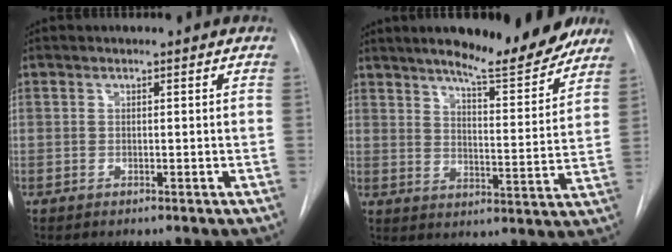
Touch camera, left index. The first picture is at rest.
{"total": 14.1, "force": [12.2, 1.9, 6.9], "torque": [-0.093, -0.026, 0.166]}